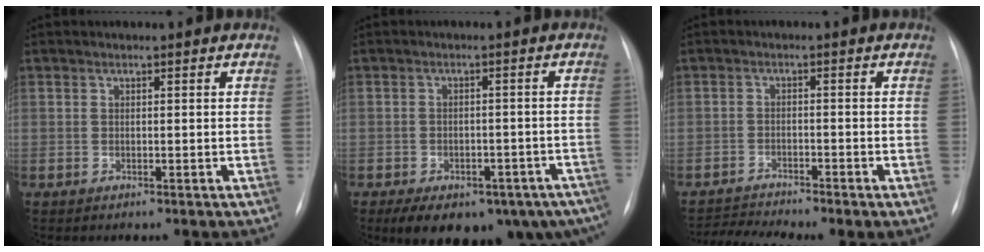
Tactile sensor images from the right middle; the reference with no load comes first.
{"total": 18.6, "force": [-12.2, 10.4, 9.4], "torque": [-0.138, 0.002, -0.142]}
{"total": 3.8, "force": [-3.6, -1.1, 0.7], "torque": [-0.020, -0.013, -0.064]}